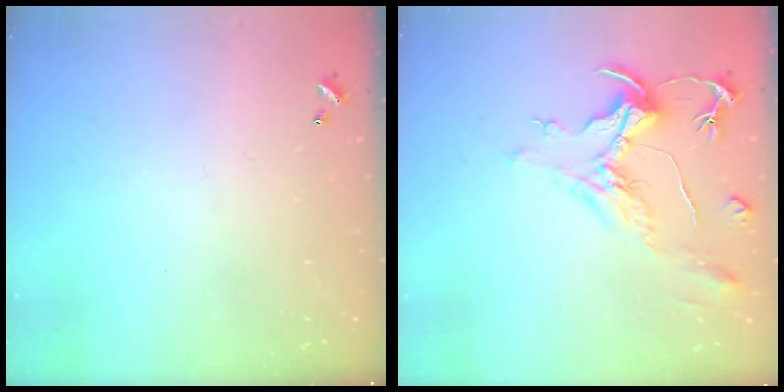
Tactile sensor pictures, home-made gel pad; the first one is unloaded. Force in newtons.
{"total": 2.2, "press": 1.7, "slide": 1.3}